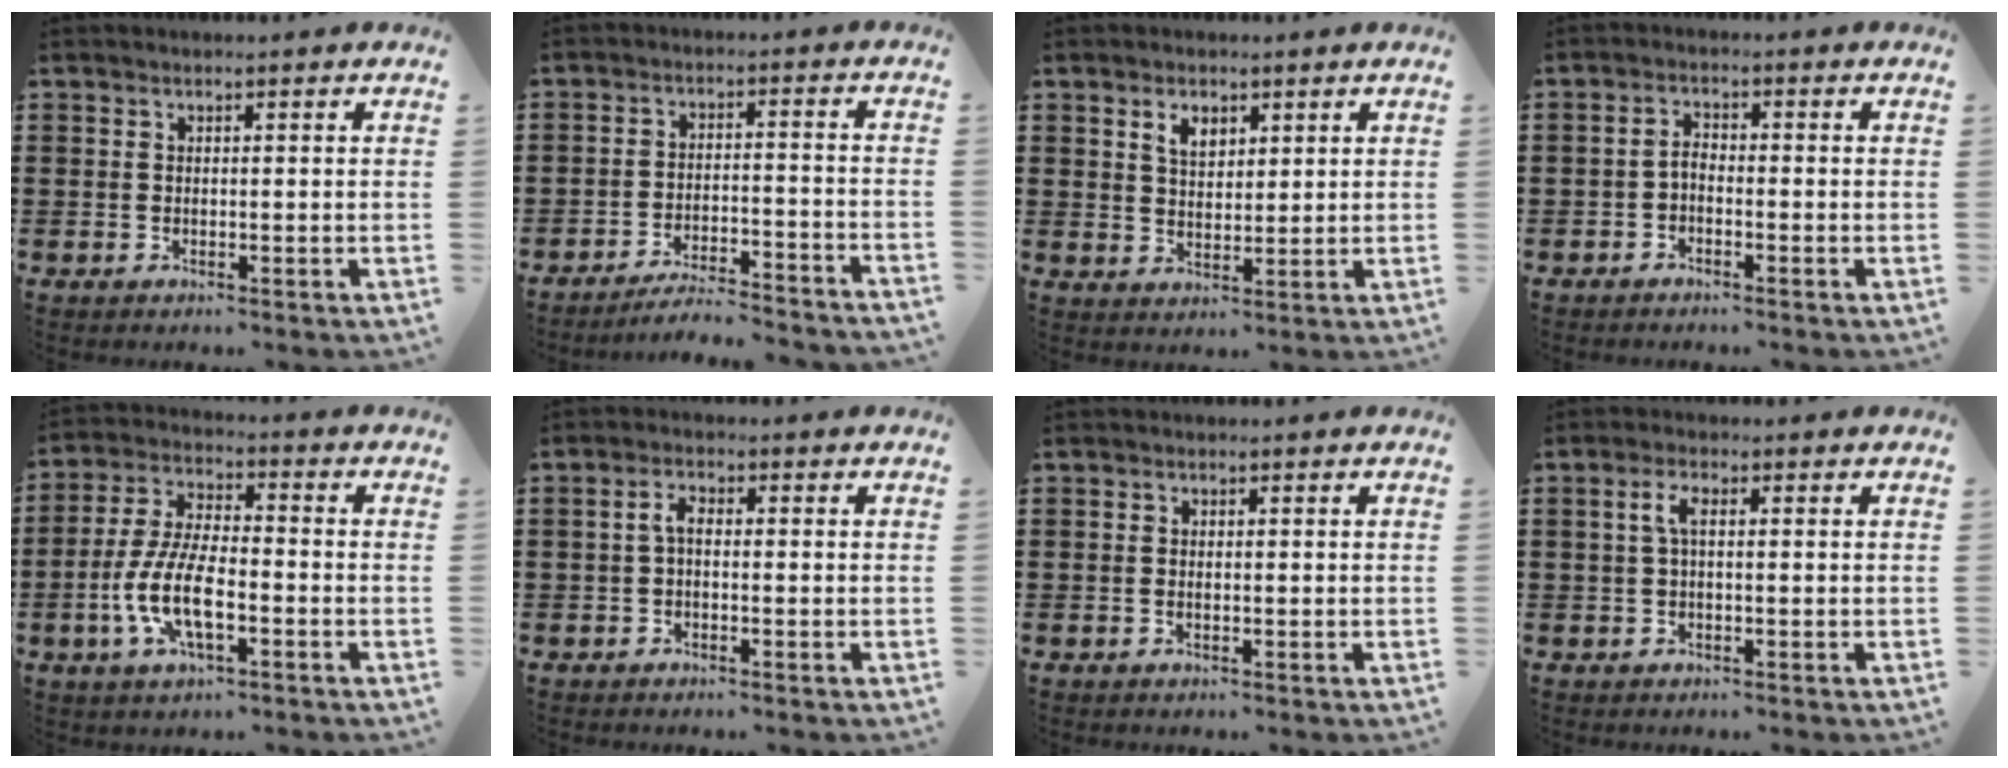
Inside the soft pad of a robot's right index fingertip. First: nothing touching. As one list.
[{"total": 4.9, "force": [-4.7, -0.1, 1.4], "torque": [-0.033, -0.008, -0.096]}, {"total": 3.4, "force": [2.0, 2.2, 1.8], "torque": [-0.044, 0.009, 0.035]}, {"total": 1.6, "force": [-1.2, 0.5, 0.9], "torque": [-0.020, 0.005, -0.026]}, {"total": 9.4, "force": [-3.2, 3.4, 8.1], "torque": [-0.189, -0.011, -0.064]}, {"total": 2.7, "force": [-0.4, 1.0, 2.4], "torque": [-0.061, 0.001, -0.015]}, {"total": 0.5, "force": [-0.1, 0.3, 0.4], "torque": [-0.011, -0.001, -0.001]}, {"total": 2.7, "force": [0.2, 1.0, 2.5], "torque": [-0.057, 0.003, -0.002]}]